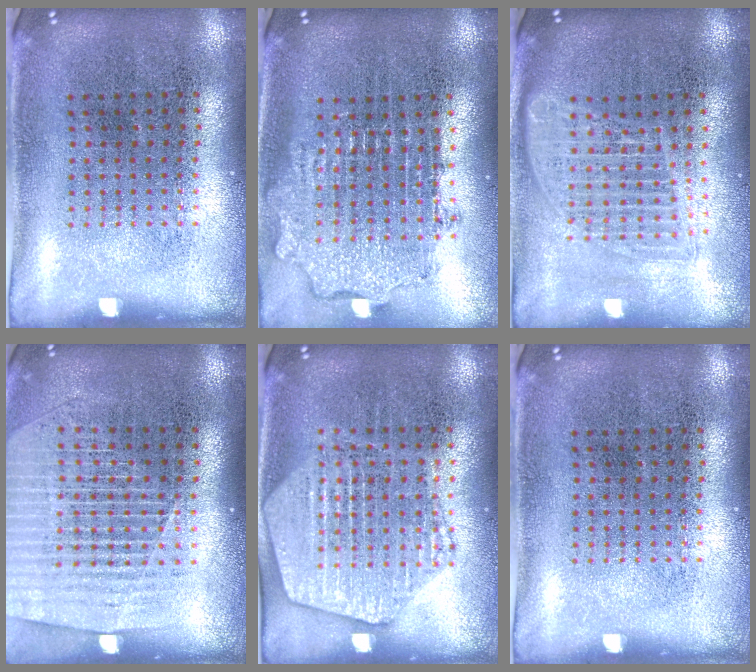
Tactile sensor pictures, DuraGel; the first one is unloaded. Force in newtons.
{"total": 1.9, "press": 1.4, "slide": 1.2}
{"total": 1.6, "press": 1.4, "slide": 0.8}
{"total": 1.5, "press": 1.4, "slide": 0.5}
{"total": 1.9, "press": 1.9, "slide": 0.3}
{"total": 0.0}